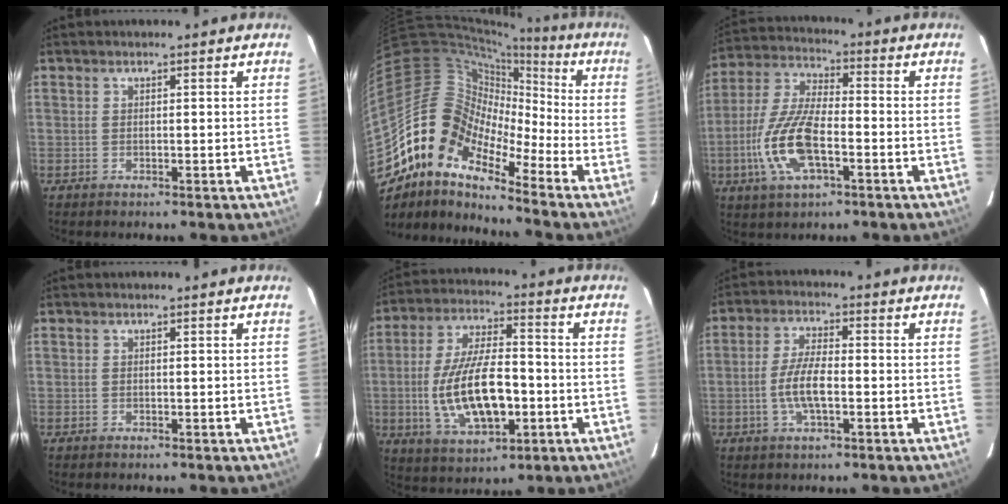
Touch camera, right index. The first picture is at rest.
{"total": 13.3, "force": [-9.0, 7.1, 6.9], "torque": [-0.104, 0.015, -0.197]}
{"total": 13.6, "force": [-4.3, 5.3, 11.8], "torque": [-0.257, -0.004, -0.084]}
{"total": 0.0}
{"total": 16.1, "force": [-3.3, 6.9, 14.2], "torque": [-0.286, -0.006, -0.046]}
{"total": 6.8, "force": [-1.7, 2.2, 6.2], "torque": [-0.126, 0.001, -0.032]}